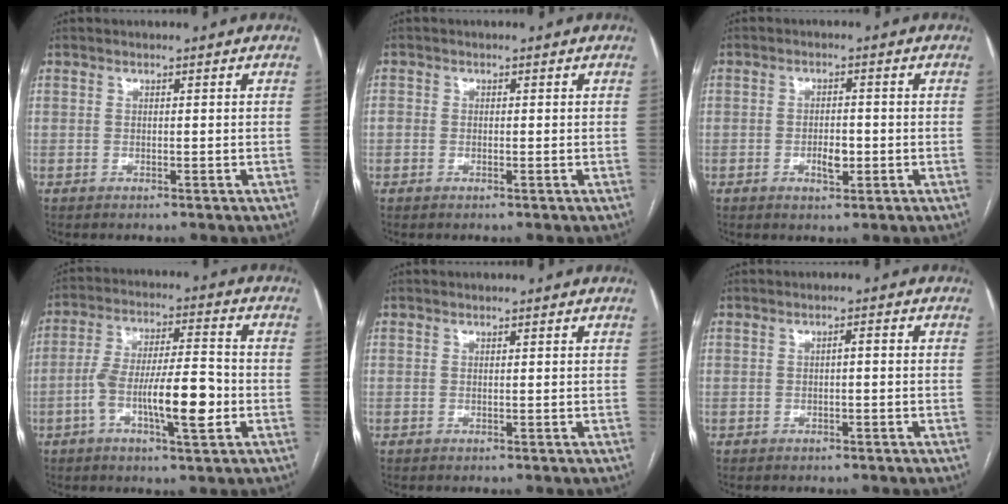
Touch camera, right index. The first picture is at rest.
{"total": 1.4, "force": [-0.3, 1.0, 0.9], "torque": [-0.014, 0.000, -0.004]}
{"total": 3.4, "force": [-1.0, 1.4, 2.9], "torque": [-0.050, 0.002, -0.014]}
{"total": 12.2, "force": [-3.5, 2.3, 11.5], "torque": [-0.208, 0.012, -0.058]}
{"total": 0.0}
{"total": 1.2, "force": [-0.1, 0.3, 1.2], "torque": [-0.018, 0.004, -0.002]}